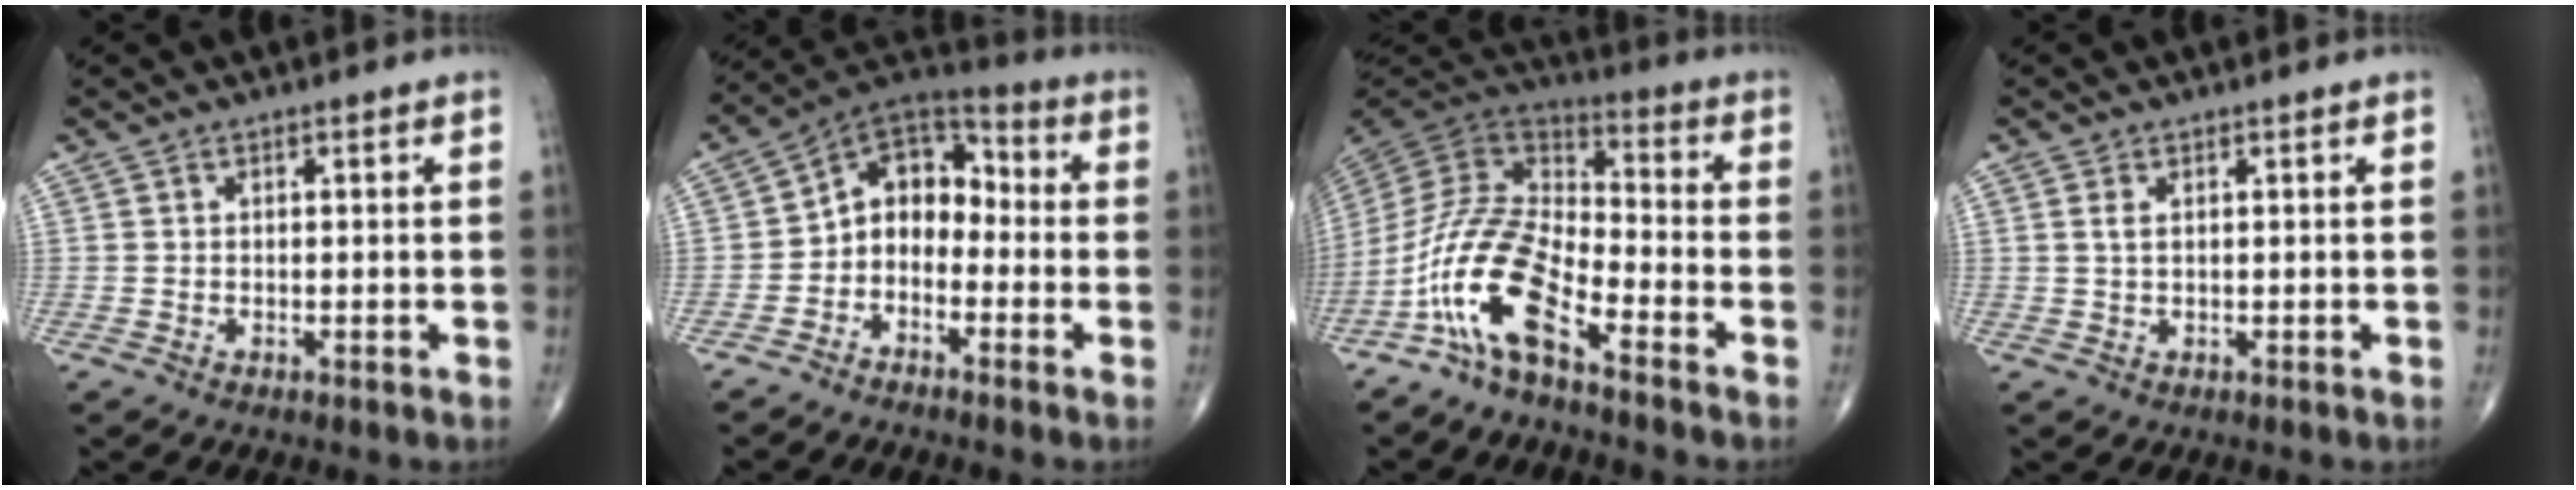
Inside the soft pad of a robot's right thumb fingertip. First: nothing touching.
{"total": 9.9, "force": [-2.5, 7.4, 6.1], "torque": [-0.064, 0.059, -0.064]}
{"total": 14.0, "force": [-8.2, 4.7, 10.3], "torque": [-0.212, 0.070, -0.169]}
{"total": 1.6, "force": [0.6, 0.8, 1.3], "torque": [-0.029, 0.004, 0.014]}